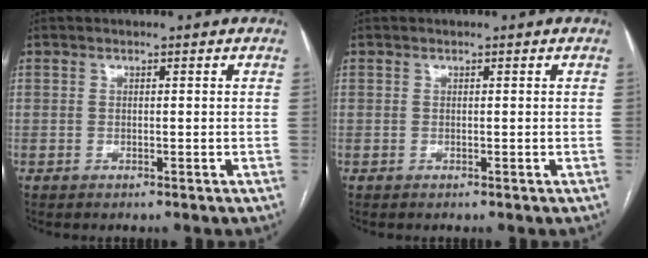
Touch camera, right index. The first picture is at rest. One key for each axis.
{"total": 0.0}